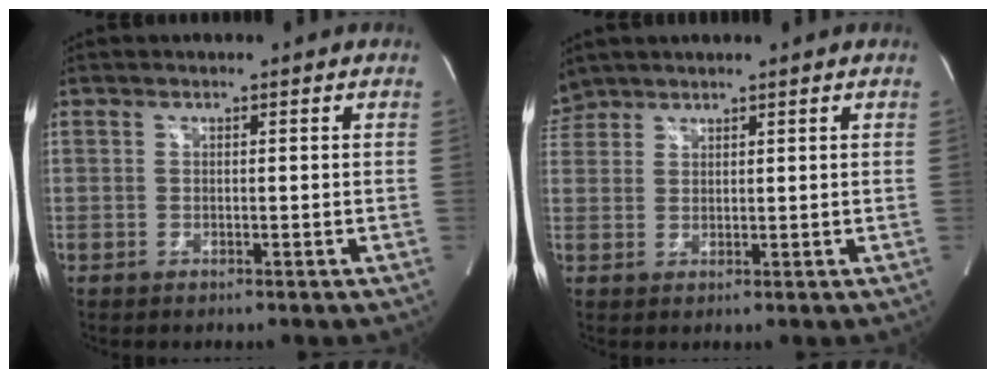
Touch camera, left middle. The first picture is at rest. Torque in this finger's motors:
{"motor_torque": [1.04, -1.00, 0.23, 0.01]}